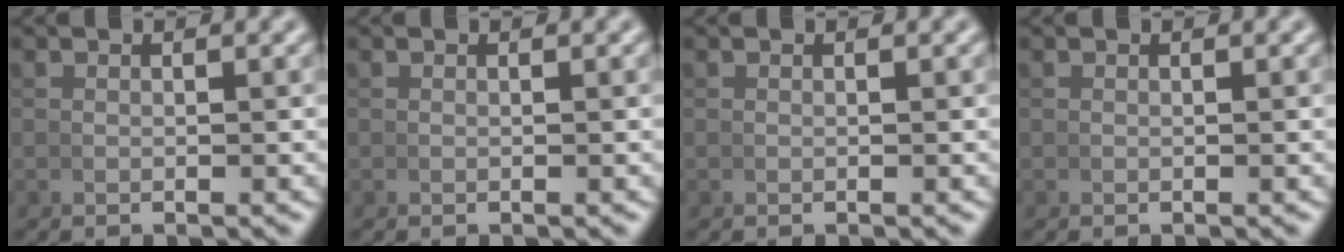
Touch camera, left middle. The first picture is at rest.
{"total": 0.0}
{"total": 0.0}
{"total": 0.0}